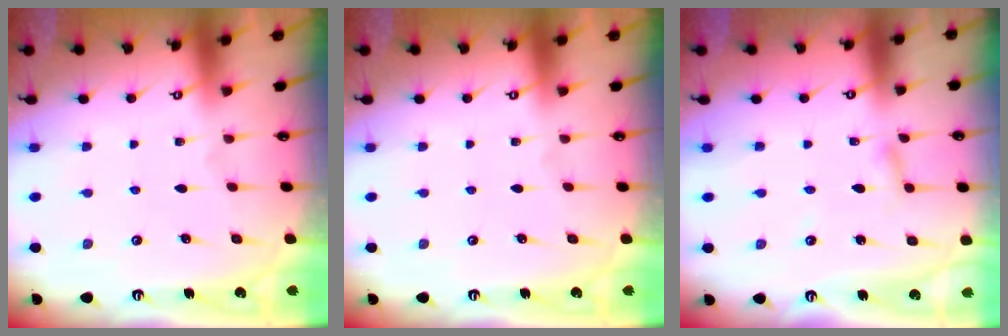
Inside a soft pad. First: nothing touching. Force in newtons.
{"total": 0.0}
{"total": 2.7, "press": 2.7, "slide": 0.3}